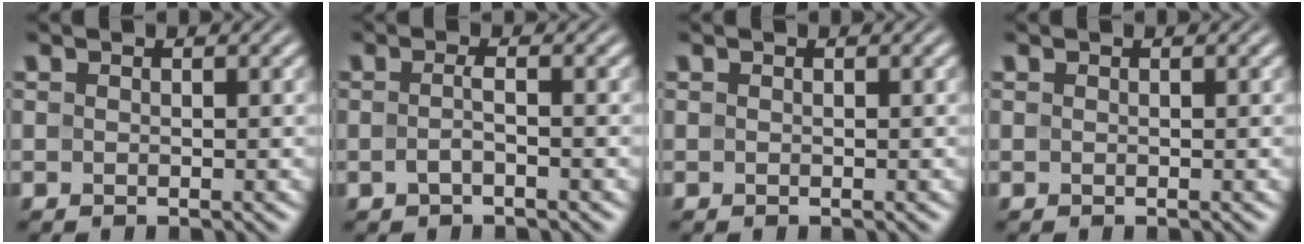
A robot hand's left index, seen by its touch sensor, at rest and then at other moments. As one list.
[{"total": 1.3, "force": [-0.5, 0.3, 1.2], "torque": [-0.027, -0.003, -0.011]}, {"total": 0.0}, {"total": 0.0}]